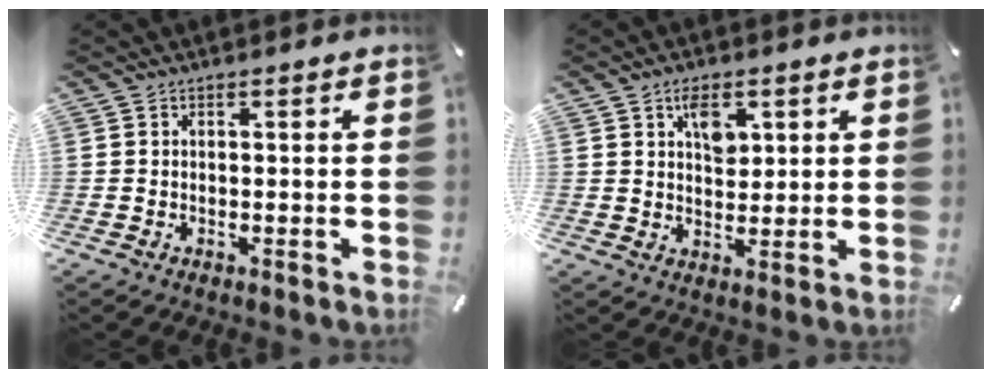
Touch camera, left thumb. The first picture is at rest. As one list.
[{"total": 5.6, "force": [2.5, 3.6, 3.5], "torque": [-0.038, -0.009, 0.036]}]